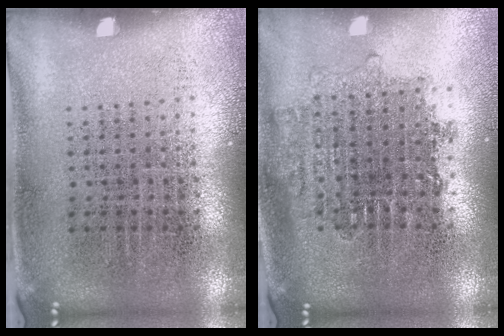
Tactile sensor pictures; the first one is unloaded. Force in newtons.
{"total": 1.6, "press": 1.3, "slide": 0.9}